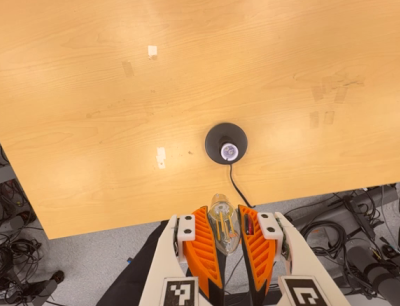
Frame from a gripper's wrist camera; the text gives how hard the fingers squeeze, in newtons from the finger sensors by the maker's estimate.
{"total": 19.5, "left": 23.7, "right": 15.3}